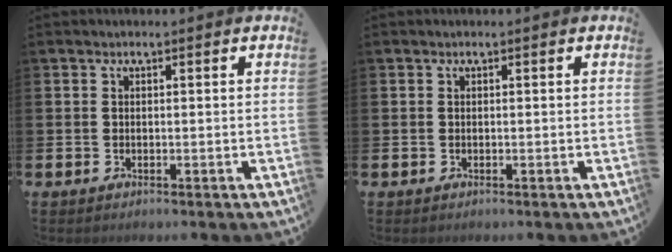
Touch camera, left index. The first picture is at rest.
{"total": 0.0}